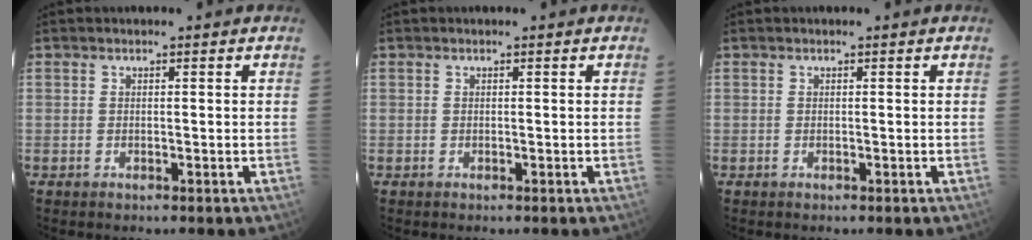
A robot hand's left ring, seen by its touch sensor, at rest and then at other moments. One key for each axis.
{"total": 0.0}
{"total": 0.0}